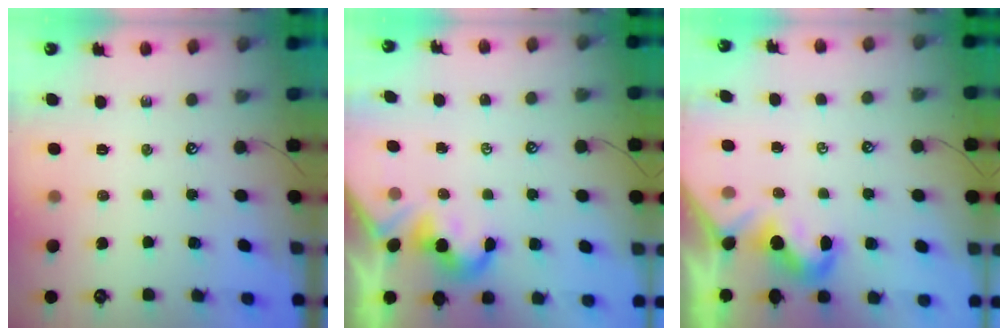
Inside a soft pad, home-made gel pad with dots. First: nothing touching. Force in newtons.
{"total": 2.1, "press": 2.1, "slide": 0.4}
{"total": 2.1, "press": 2.0, "slide": 0.6}